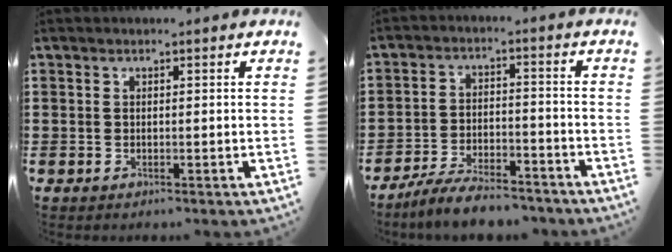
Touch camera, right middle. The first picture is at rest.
{"total": 6.4, "force": [-5.9, 1.0, 2.3], "torque": [-0.046, 0.003, -0.113]}